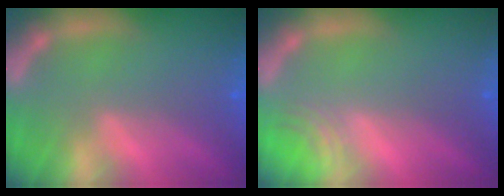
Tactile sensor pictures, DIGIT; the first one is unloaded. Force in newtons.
{"total": 2.0}